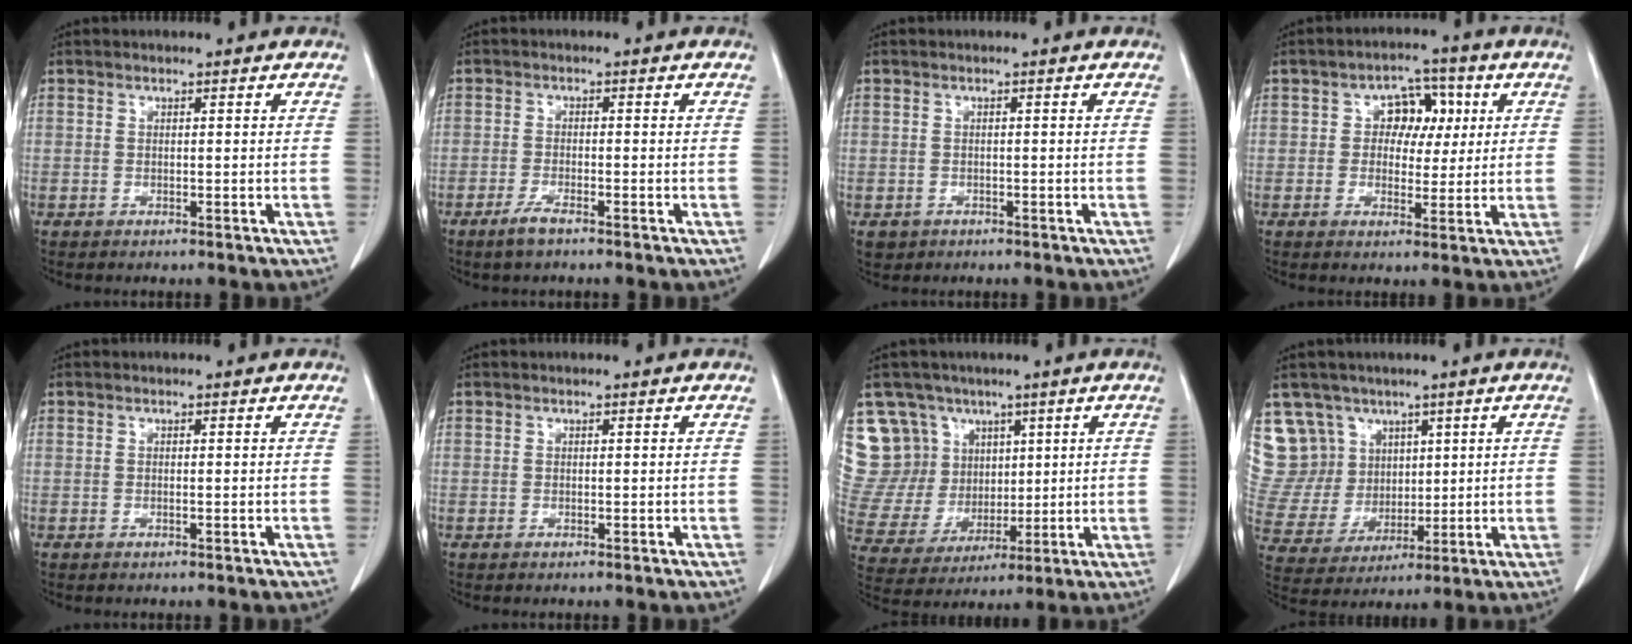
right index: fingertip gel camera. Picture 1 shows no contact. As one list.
[{"total": 2.9, "force": [-2.1, 0.4, 1.9], "torque": [-0.045, -0.004, -0.041]}, {"total": 1.7, "force": [-0.8, 1.4, 0.4], "torque": [-0.009, 0.002, -0.007]}, {"total": 6.1, "force": [1.3, 4.4, 4.0], "torque": [-0.050, 0.020, 0.020]}, {"total": 0.0}, {"total": 0.0}, {"total": 16.8, "force": [8.6, 13.9, 3.8], "torque": [-0.121, 0.070, 0.193]}, {"total": 12.8, "force": [7.4, 10.3, 1.5], "torque": [-0.062, 0.051, 0.173]}]